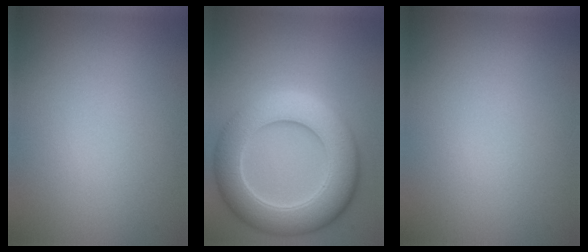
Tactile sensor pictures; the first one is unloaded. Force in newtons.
{"total": 8.9, "press": 8.9, "slide": 0.4}
{"total": 0.0}